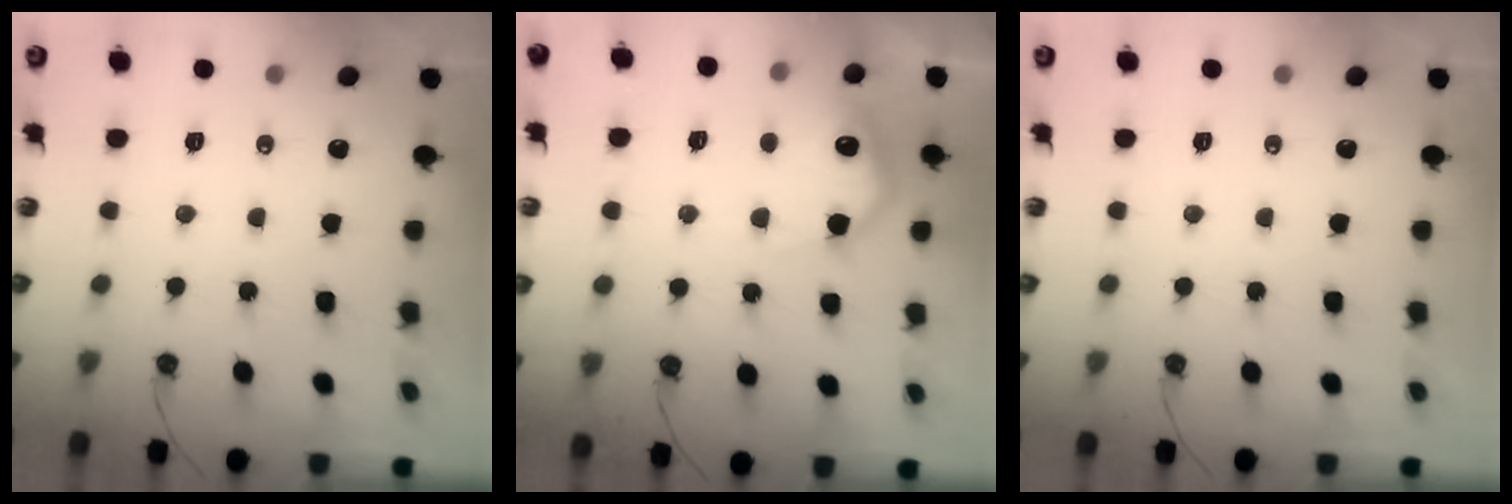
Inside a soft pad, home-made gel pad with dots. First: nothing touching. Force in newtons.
{"total": 14.1, "press": 14.1, "slide": 0.8}
{"total": 0.0}